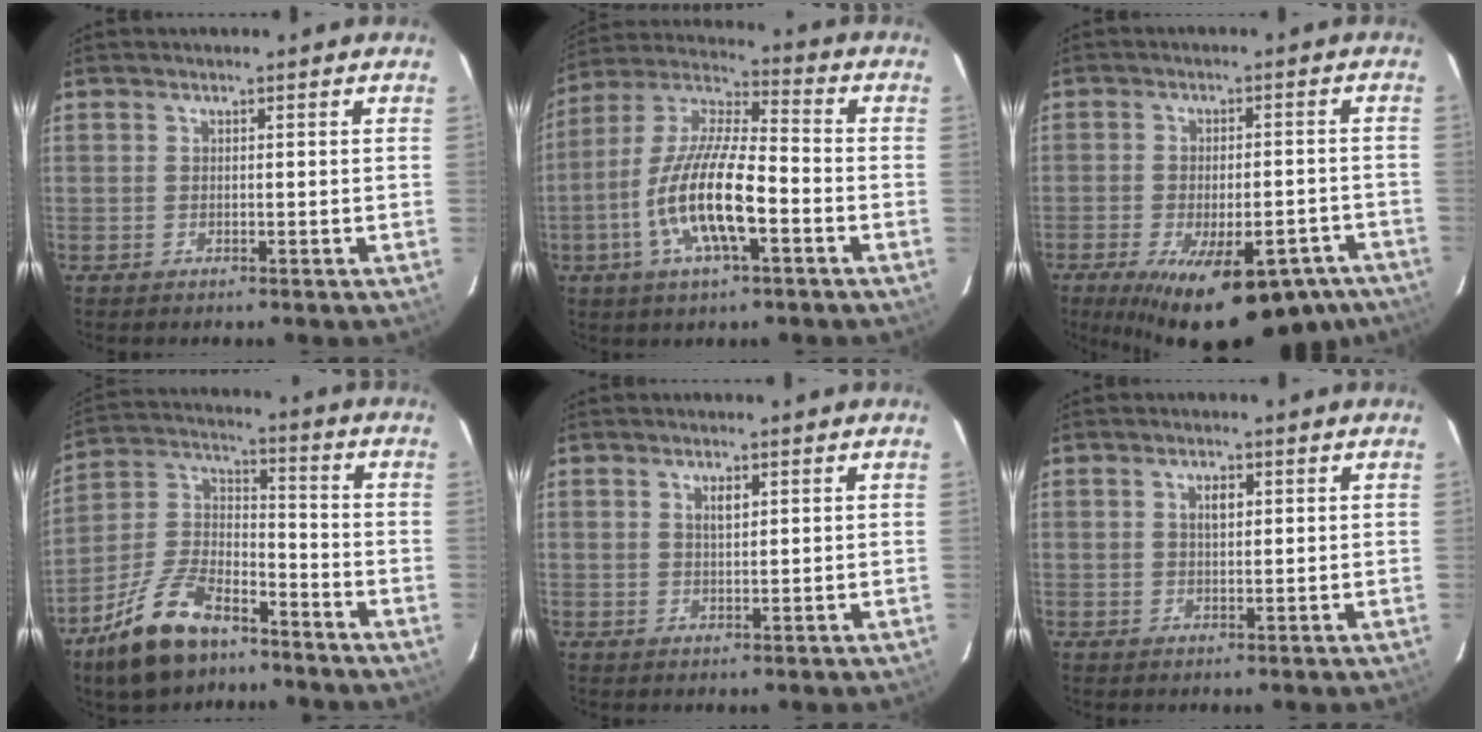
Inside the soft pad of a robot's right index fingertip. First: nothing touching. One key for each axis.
{"total": 15.9, "fx": -5.4, "fy": 4.4, "fz": 14.3, "tx": -0.288, "ty": -0.007, "tz": -0.106}
{"total": 21.9, "fx": -15.4, "fy": 8.6, "fz": 12.9, "tx": -0.216, "ty": -0.023, "tz": -0.199}
{"total": 16.6, "fx": -10.9, "fy": 7.8, "fz": 9.8, "tx": -0.208, "ty": 0.015, "tz": -0.199}
{"total": 2.3, "fx": 1.0, "fy": 1.0, "fz": 1.8, "tx": -0.030, "ty": 0.002, "tz": 0.017}
{"total": 2.5, "fx": 0.8, "fy": 1.4, "fz": 2.0, "tx": -0.033, "ty": 0.006, "tz": 0.014}